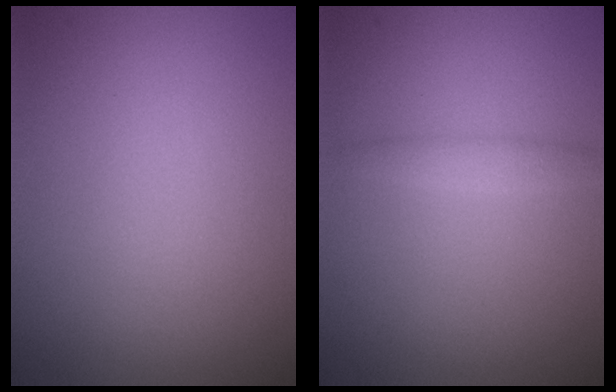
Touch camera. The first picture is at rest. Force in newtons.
{"total": 1.4, "press": 1.4, "slide": 0.0}